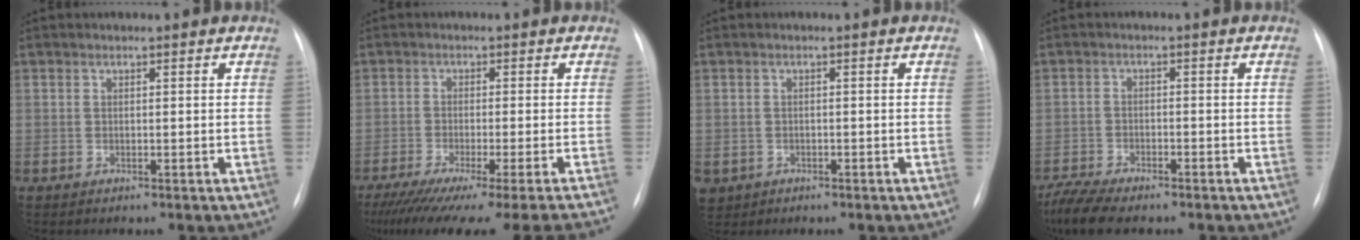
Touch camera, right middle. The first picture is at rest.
{"total": 20.0, "force": [-17.3, -1.5, 10.0], "torque": [-0.113, -0.066, -0.248]}
{"total": 4.0, "force": [-2.1, 3.3, 0.8], "torque": [-0.019, 0.002, -0.029]}
{"total": 7.4, "force": [-6.1, 1.9, 3.7], "torque": [-0.072, -0.012, -0.106]}